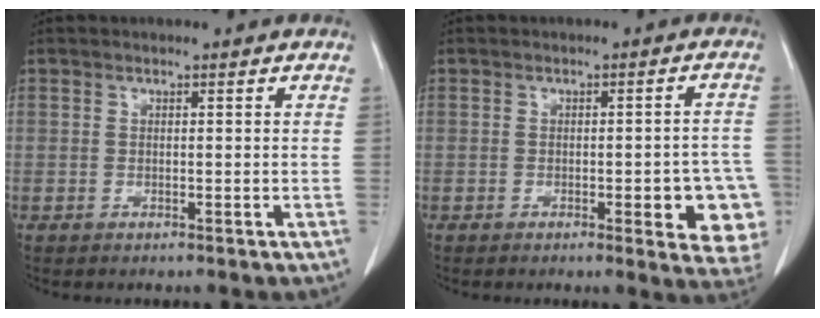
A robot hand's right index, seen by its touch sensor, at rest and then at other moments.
{"total": 9.5, "force": [-3.2, 2.4, 8.7], "torque": [-0.066, 0.006, -0.036]}